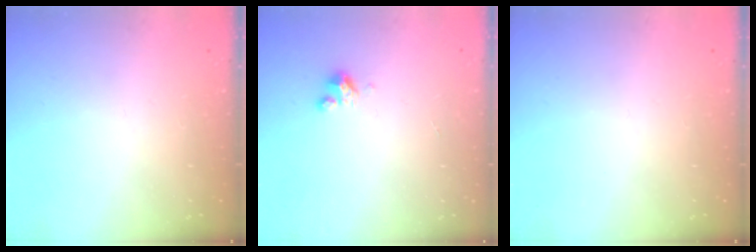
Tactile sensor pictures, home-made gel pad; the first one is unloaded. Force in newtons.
{"total": 2.5, "press": 2.5, "slide": 0.2}
{"total": 0.0}